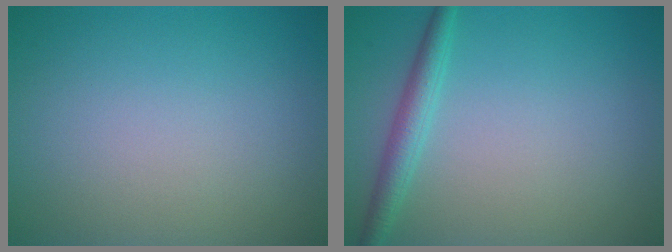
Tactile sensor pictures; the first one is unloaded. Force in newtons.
{"total": 2.3, "press": 2.3, "slide": 0.1}